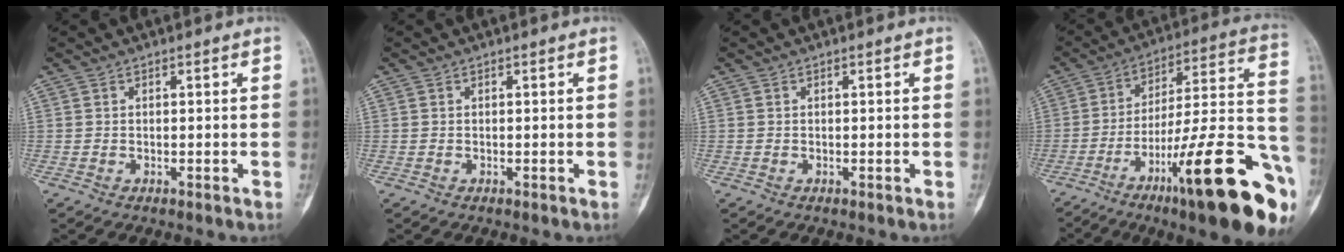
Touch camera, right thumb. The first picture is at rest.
{"total": 0.0}
{"total": 0.0}
{"total": 28.3, "force": [-12.9, 5.5, 24.6], "torque": [-0.295, 0.065, -0.194]}